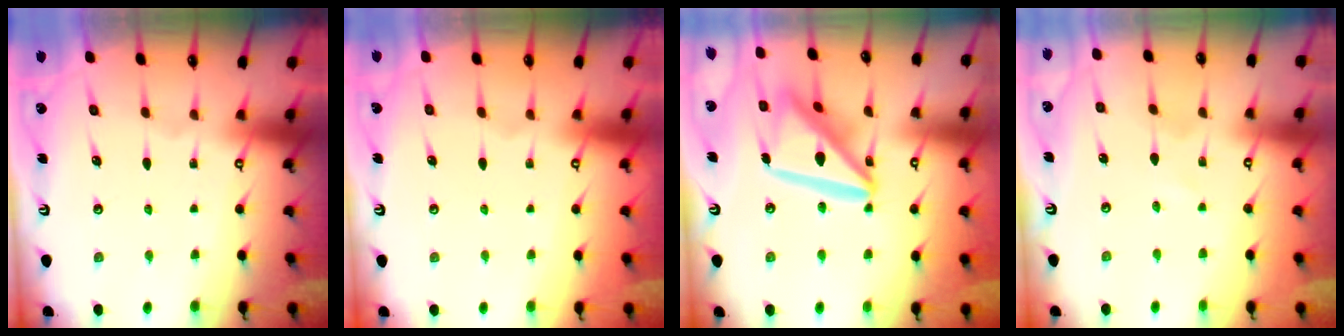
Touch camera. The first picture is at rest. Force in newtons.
{"total": 0.0}
{"total": 18.4, "press": 18.3, "slide": 2.0}
{"total": 0.0}